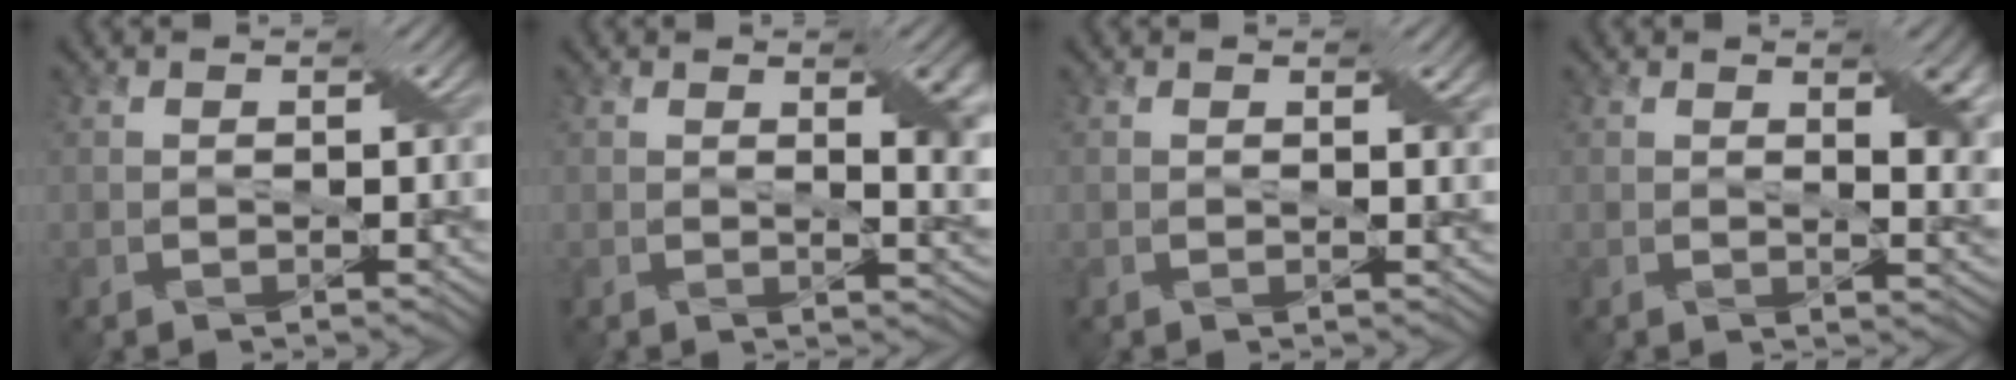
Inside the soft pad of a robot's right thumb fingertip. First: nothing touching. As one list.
[{"total": 5.3, "force": [1.6, 1.8, 4.7], "torque": [-0.065, -0.006, 0.032]}, {"total": 1.2, "force": [0.7, 0.2, 1.0], "torque": [-0.014, -0.003, 0.013]}, {"total": 5.9, "force": [2.1, 2.3, 5.0], "torque": [-0.073, -0.007, 0.038]}]